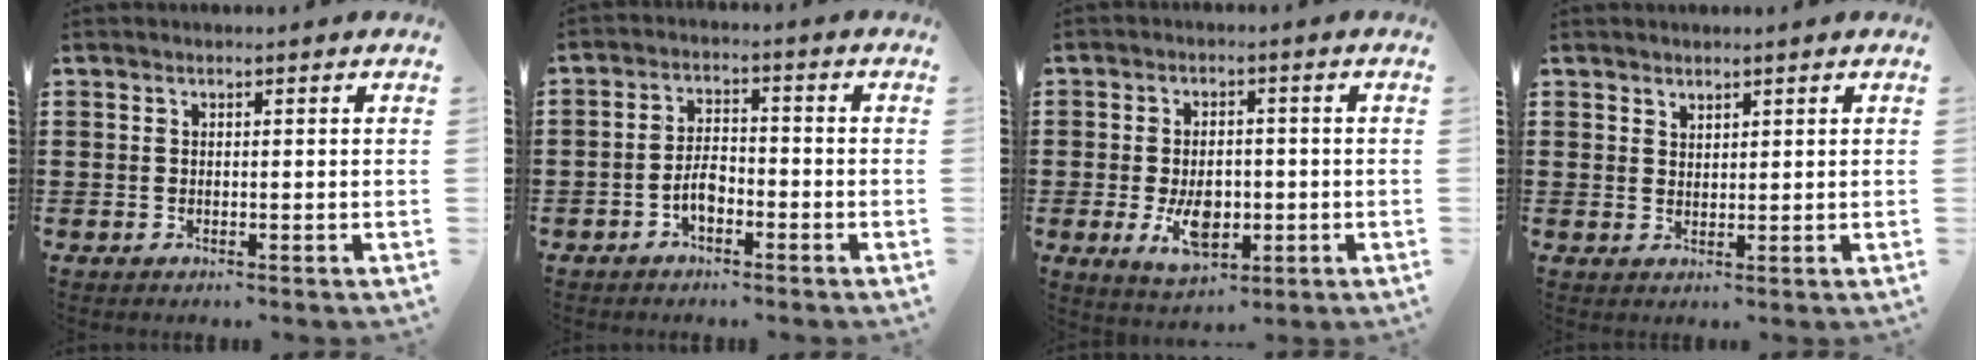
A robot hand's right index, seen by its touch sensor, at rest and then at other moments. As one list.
[{"total": 3.8, "force": [-1.9, 1.9, 2.8], "torque": [-0.063, 0.004, -0.039]}, {"total": 6.4, "force": [-1.3, 3.8, 5.0], "torque": [-0.091, -0.003, -0.029]}, {"total": 1.6, "force": [1.5, 0.6, -0.1], "torque": [-0.001, 0.001, 0.030]}]